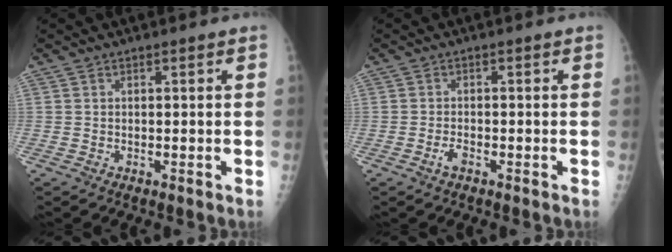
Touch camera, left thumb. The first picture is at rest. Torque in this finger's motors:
{"motor_torque": [-0.06, 0.05, 0.11, -0.11, 0.00]}